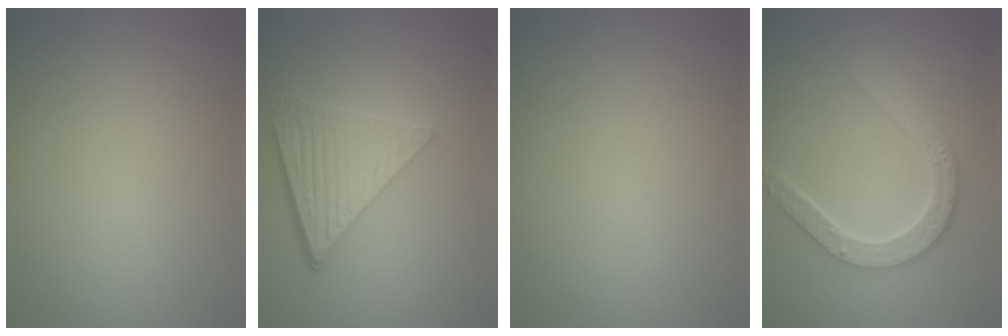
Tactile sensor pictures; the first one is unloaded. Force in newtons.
{"total": 5.8, "press": 4.3, "slide": 4.0}
{"total": 0.0}
{"total": 4.6, "press": 3.7, "slide": 2.8}